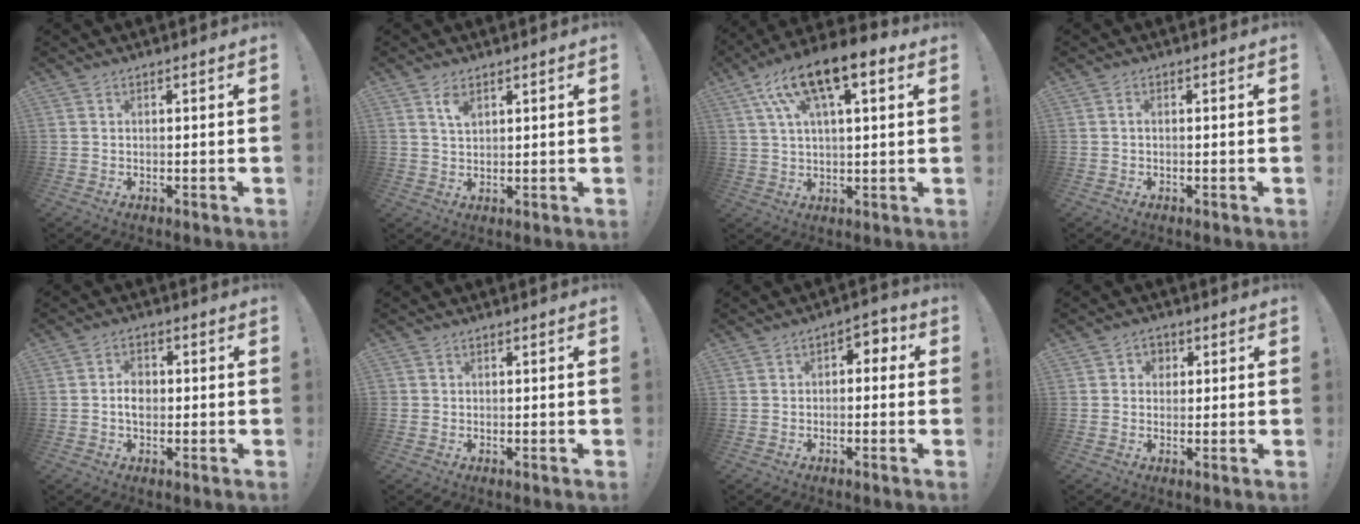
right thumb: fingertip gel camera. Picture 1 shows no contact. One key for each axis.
{"total": 4.0, "fx": 2.4, "fy": 2.0, "fz": 2.6, "tx": -0.030, "ty": -0.015, "tz": 0.038}
{"total": 14.1, "fx": 7.5, "fy": 4.9, "fz": 10.9, "tx": -0.189, "ty": -0.025, "tz": 0.129}
{"total": 0.7, "fx": -0.4, "fy": 0.2, "fz": 0.6, "tx": -0.019, "ty": 0.005, "tz": -0.006}
{"total": 4.7, "fx": -0.7, "fy": 3.5, "fz": 2.9, "tx": -0.037, "ty": 0.004, "tz": -0.014}
{"total": 0.8, "fx": 0.1, "fy": 0.8, "fz": 0.0, "tx": -0.005, "ty": 0.003, "tz": 0.003}
{"total": 3.5, "fx": -1.3, "fy": 2.6, "fz": 2.0, "tx": -0.017, "ty": 0.008, "tz": -0.027}
{"total": 3.2, "fx": 0.4, "fy": 3.0, "fz": 1.0, "tx": -0.009, "ty": 0.000, "tz": 0.007}